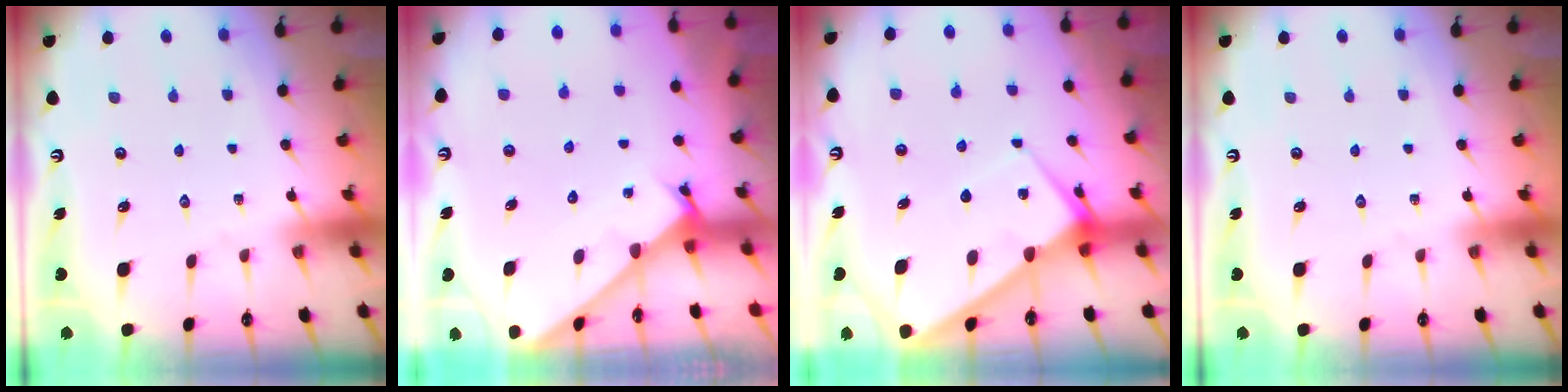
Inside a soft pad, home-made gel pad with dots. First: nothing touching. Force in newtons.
{"total": 3.4, "press": 3.4, "slide": 0.1}
{"total": 6.5, "press": 6.5, "slide": 0.5}
{"total": 0.0}